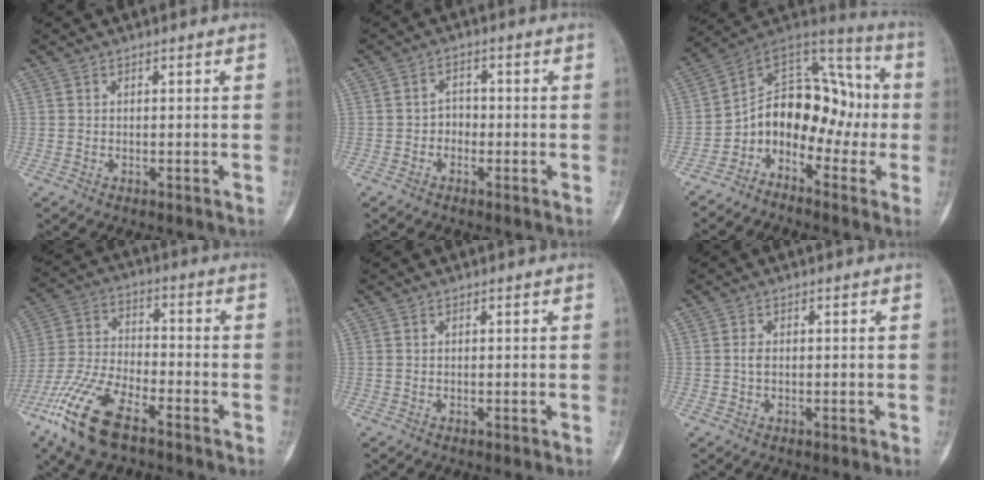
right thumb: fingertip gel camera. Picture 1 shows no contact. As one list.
[{"total": 2.2, "force": [-0.7, 1.9, 0.9], "torque": [0.003, 0.009, -0.020]}, {"total": 15.3, "force": [-3.2, 10.9, 10.2], "torque": [-0.106, 0.092, -0.065]}, {"total": 15.2, "force": [-9.2, 6.2, 10.3], "torque": [-0.224, 0.028, -0.185]}, {"total": 0.0}, {"total": 1.4, "force": [0.0, 0.9, 1.1], "torque": [-0.022, -0.001, -0.004]}]